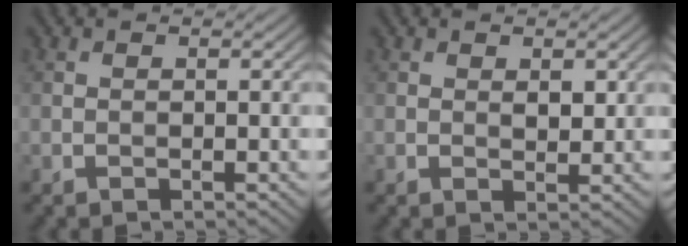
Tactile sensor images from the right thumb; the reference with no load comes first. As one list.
[{"total": 1.8, "force": [0.7, 0.9, 1.3], "torque": [-0.020, -0.006, 0.014]}]